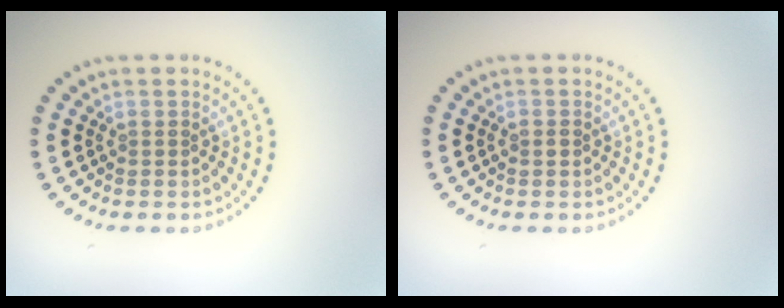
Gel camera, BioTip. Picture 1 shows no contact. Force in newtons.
{"total": 0.7, "press": 0.7, "slide": 0.1}